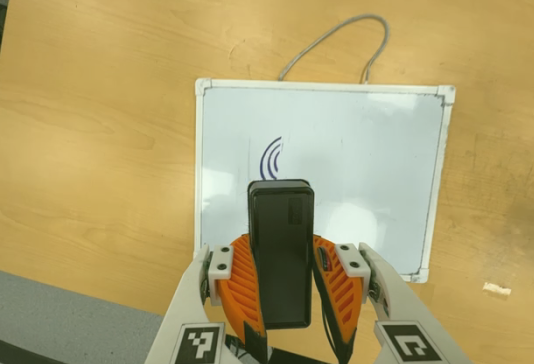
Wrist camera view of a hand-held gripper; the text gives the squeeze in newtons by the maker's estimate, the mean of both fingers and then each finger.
{"total": 7.0, "left": 6.1, "right": 7.9}